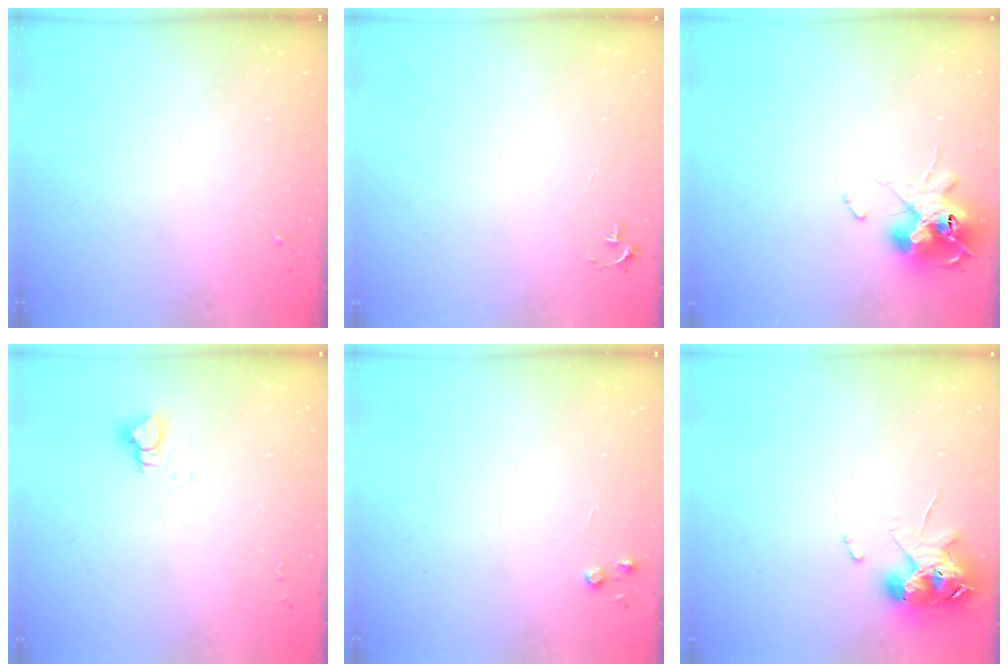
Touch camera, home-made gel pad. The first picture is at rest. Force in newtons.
{"total": 2.7, "press": 2.7, "slide": 0.3}
{"total": 13.8, "press": 13.8, "slide": 1.5}
{"total": 4.6, "press": 4.5, "slide": 0.5}
{"total": 3.8, "press": 3.7, "slide": 0.5}
{"total": 10.8, "press": 10.7, "slide": 1.7}